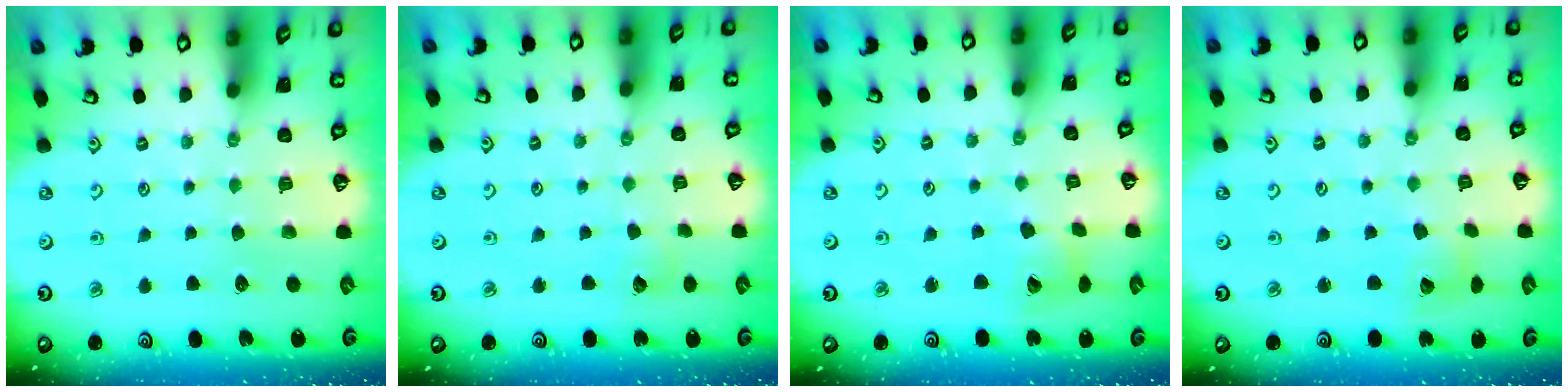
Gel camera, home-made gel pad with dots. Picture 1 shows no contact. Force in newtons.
{"total": 3.0, "press": 3.0, "slide": 0.3}
{"total": 8.1, "press": 8.1, "slide": 1.1}
{"total": 5.3, "press": 5.2, "slide": 0.6}